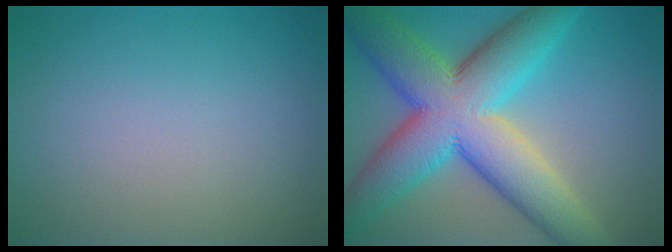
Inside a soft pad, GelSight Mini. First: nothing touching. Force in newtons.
{"total": 12.8, "press": 12.7, "slide": 0.6}